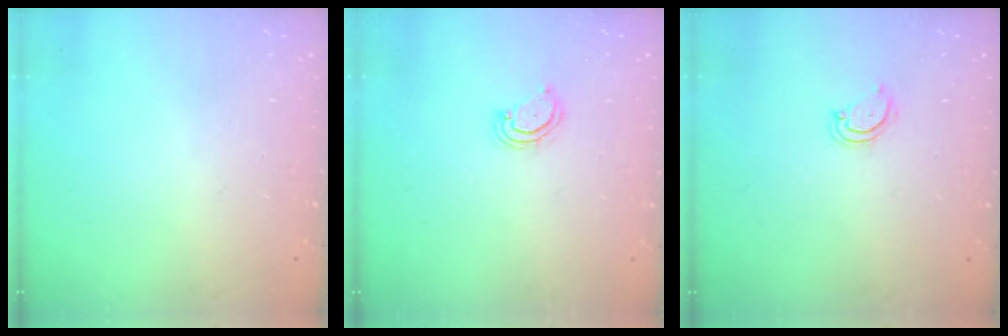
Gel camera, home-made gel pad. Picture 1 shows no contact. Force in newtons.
{"total": 3.8, "press": 3.8, "slide": 0.5}
{"total": 3.6, "press": 3.6, "slide": 0.3}